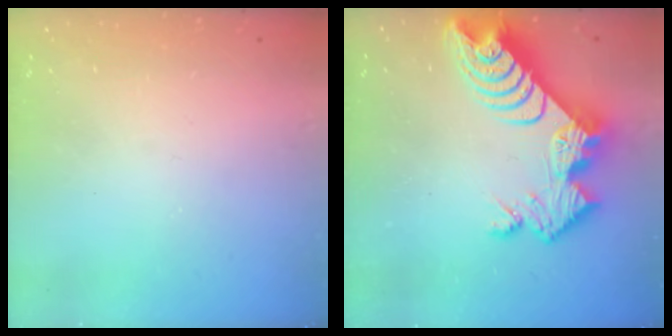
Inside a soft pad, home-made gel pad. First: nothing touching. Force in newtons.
{"total": 16.6, "press": 16.6, "slide": 1.4}